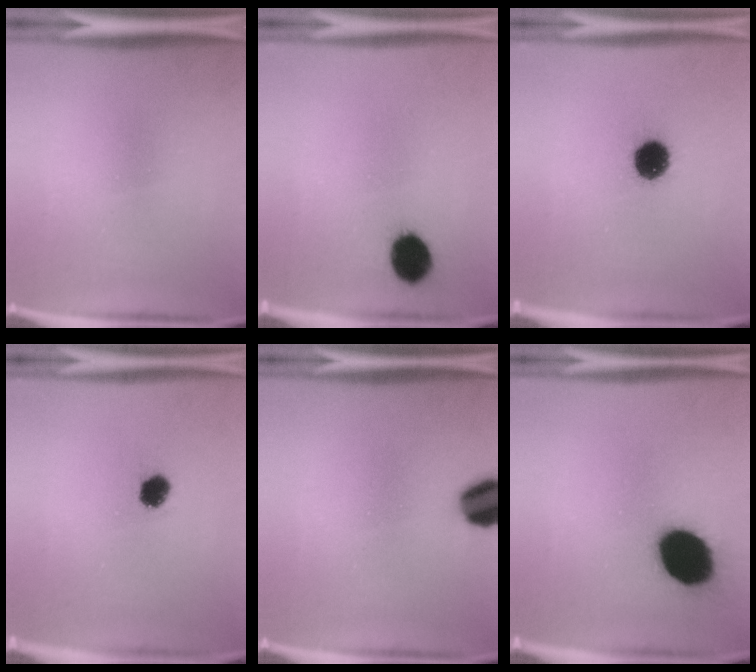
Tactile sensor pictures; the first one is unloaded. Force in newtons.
{"total": 8.0}
{"total": 8.1}
{"total": 2.6}
{"total": 8.4}
{"total": 19.4}